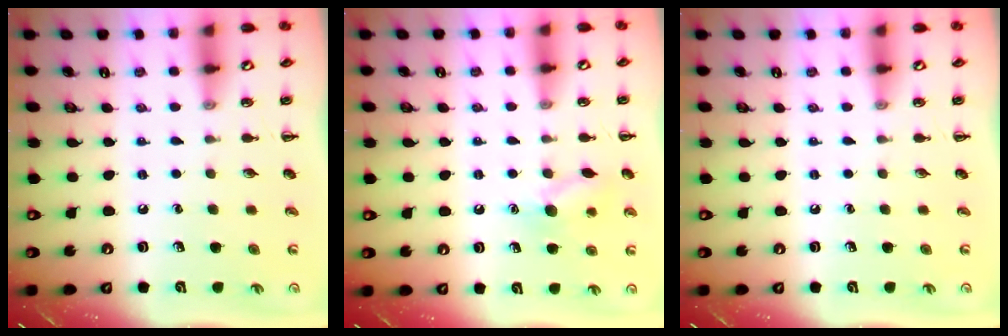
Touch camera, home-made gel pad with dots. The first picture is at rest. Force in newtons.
{"total": 9.4, "press": 9.3, "slide": 1.5}
{"total": 0.0}